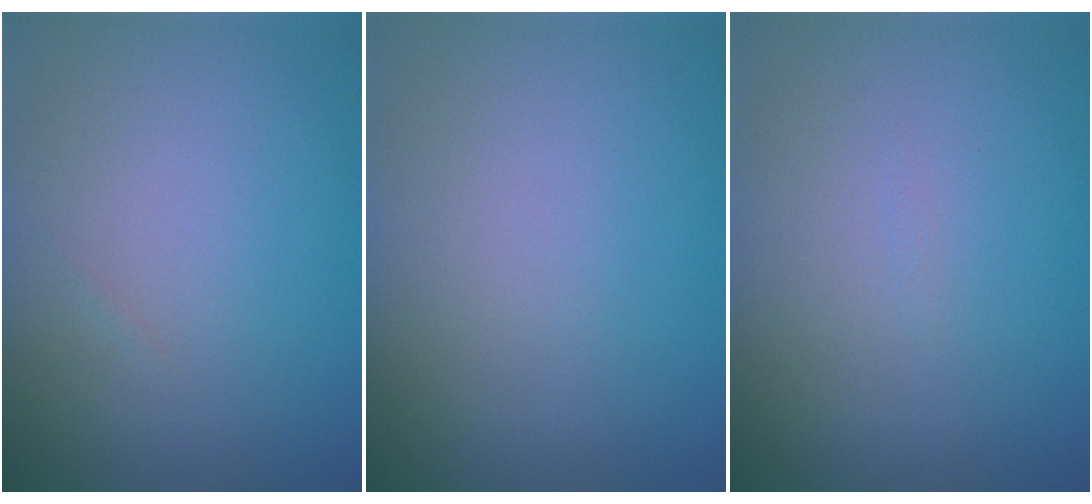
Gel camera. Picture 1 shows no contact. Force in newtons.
{"total": 0.0}
{"total": 0.0}